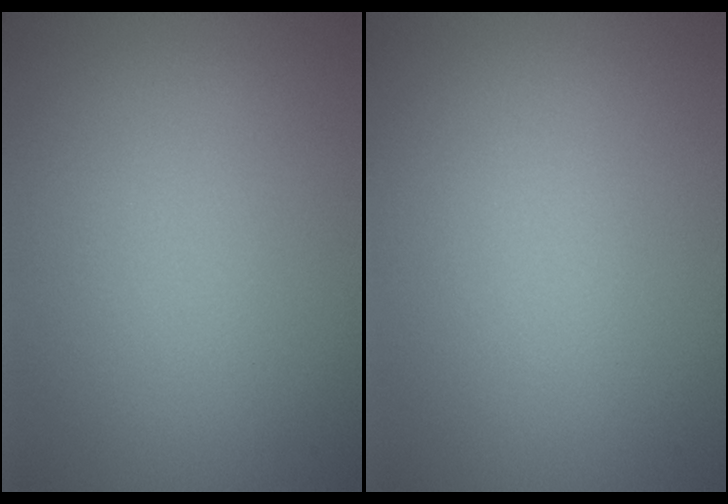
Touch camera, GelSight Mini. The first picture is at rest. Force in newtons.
{"total": 0.0}